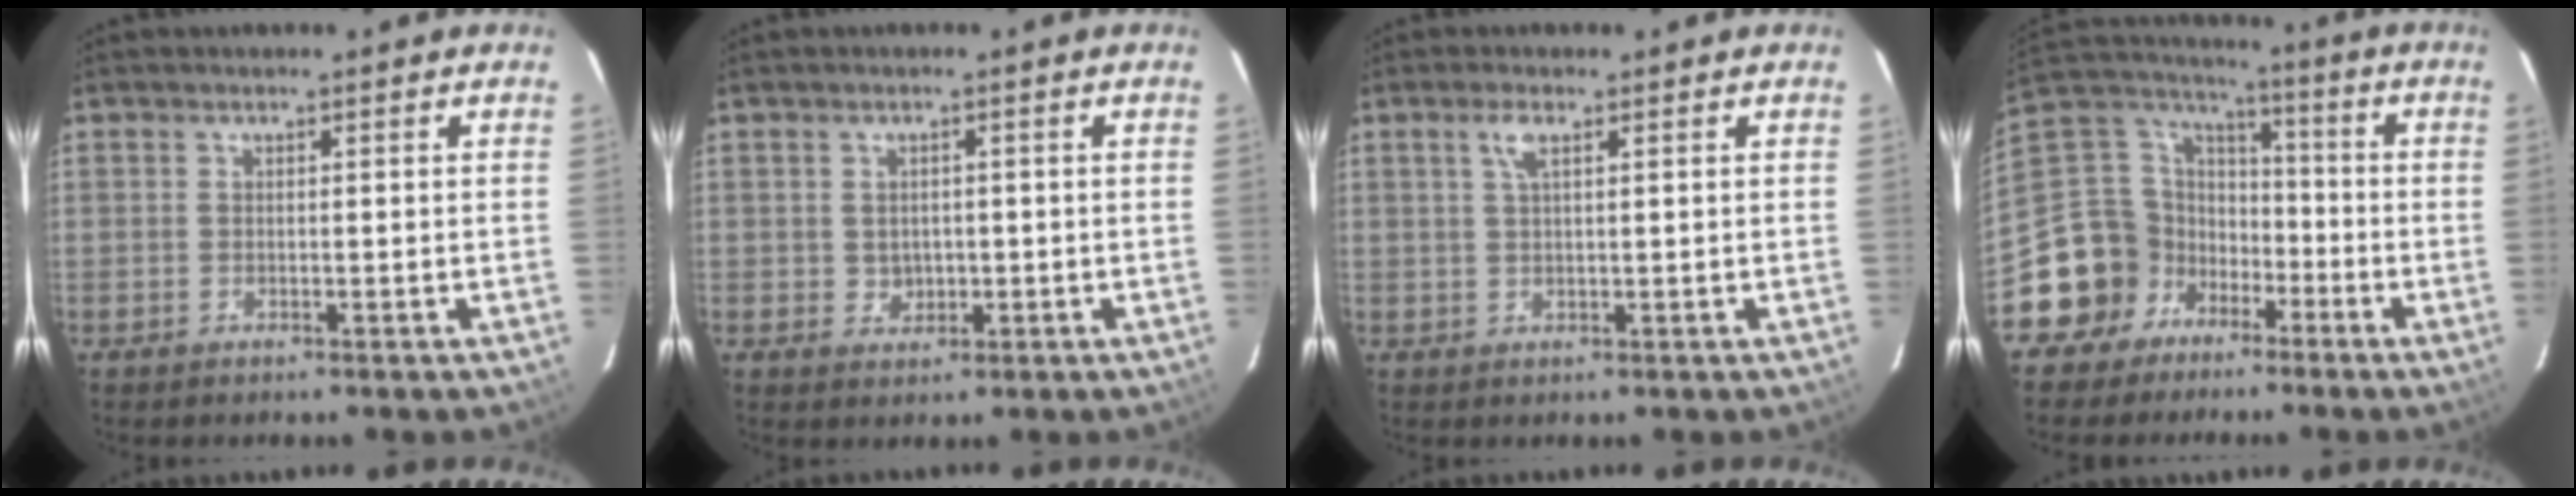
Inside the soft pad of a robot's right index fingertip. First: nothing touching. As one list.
[{"total": 1.2, "force": [0.0, 1.1, 0.5], "torque": [-0.007, 0.001, 0.003]}, {"total": 2.5, "force": [1.2, 0.8, 2.1], "torque": [-0.042, 0.005, 0.024]}, {"total": 14.2, "force": [-6.7, 11.8, 4.1], "torque": [-0.109, 0.048, -0.116]}]